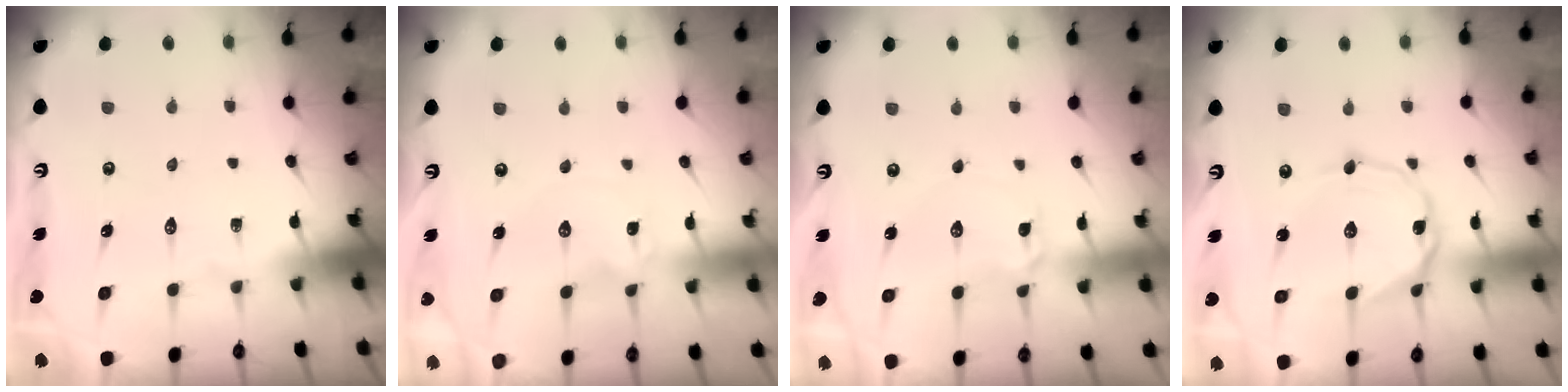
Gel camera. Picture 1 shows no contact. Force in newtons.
{"total": 0.0}
{"total": 2.0, "press": 2.0, "slide": 0.2}
{"total": 1.7, "press": 1.7, "slide": 0.3}